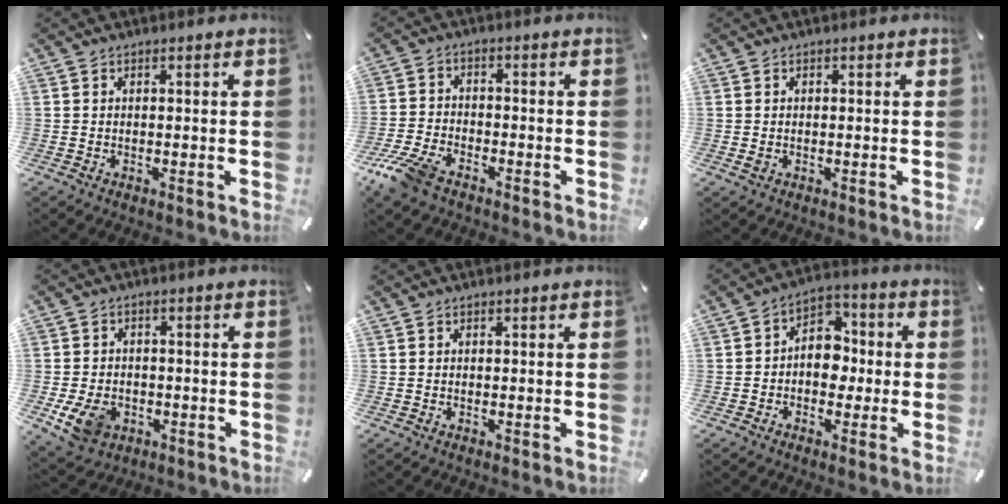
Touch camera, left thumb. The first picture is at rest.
{"total": 7.7, "force": [-5.6, 3.6, 4.0], "torque": [-0.098, 0.016, -0.111]}
{"total": 0.8, "force": [-0.1, 0.6, 0.5], "torque": [-0.002, -0.002, -0.003]}
{"total": 7.9, "force": [-2.5, 6.2, 4.3], "torque": [-0.084, 0.006, -0.047]}
{"total": 0.0}
{"total": 7.4, "force": [-1.4, 6.1, 3.9], "torque": [-0.059, 0.013, -0.028]}